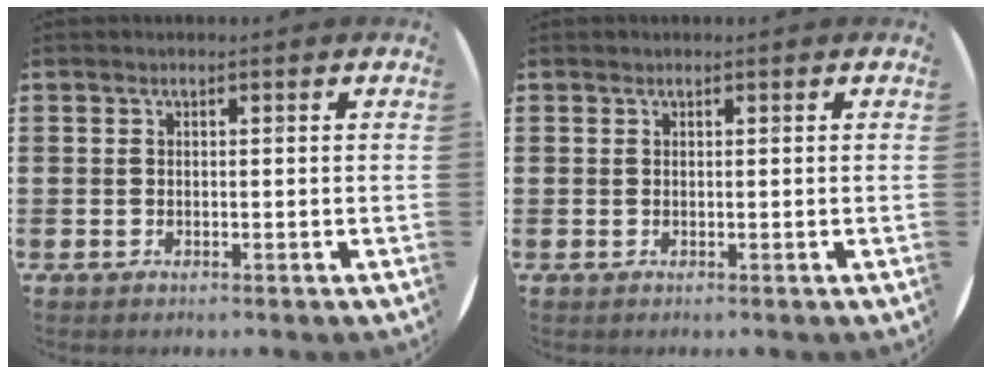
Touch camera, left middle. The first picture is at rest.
{"total": 0.0}